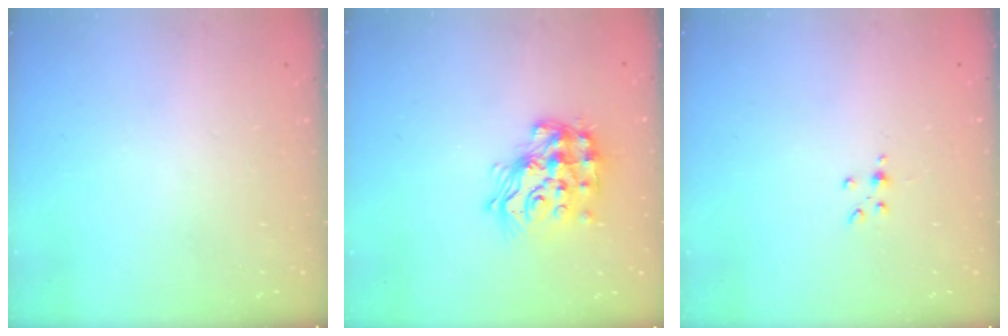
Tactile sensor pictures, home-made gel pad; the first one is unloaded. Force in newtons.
{"total": 15.7, "press": 15.6, "slide": 1.2}
{"total": 2.0, "press": 1.9, "slide": 0.5}